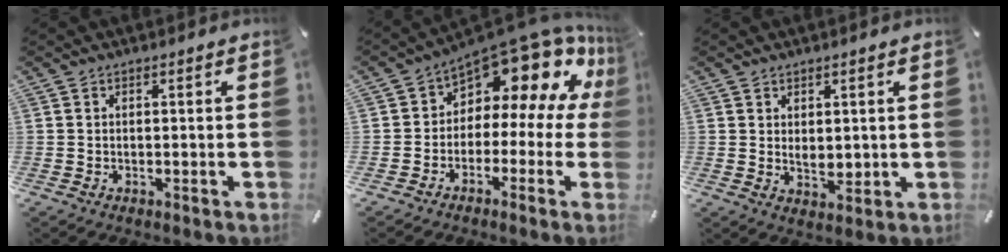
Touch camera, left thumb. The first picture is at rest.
{"total": 14.4, "force": [9.3, 7.2, 8.2], "torque": [-0.130, -0.080, 0.158]}
{"total": 3.2, "force": [1.4, 2.3, 1.8], "torque": [-0.020, -0.005, 0.024]}